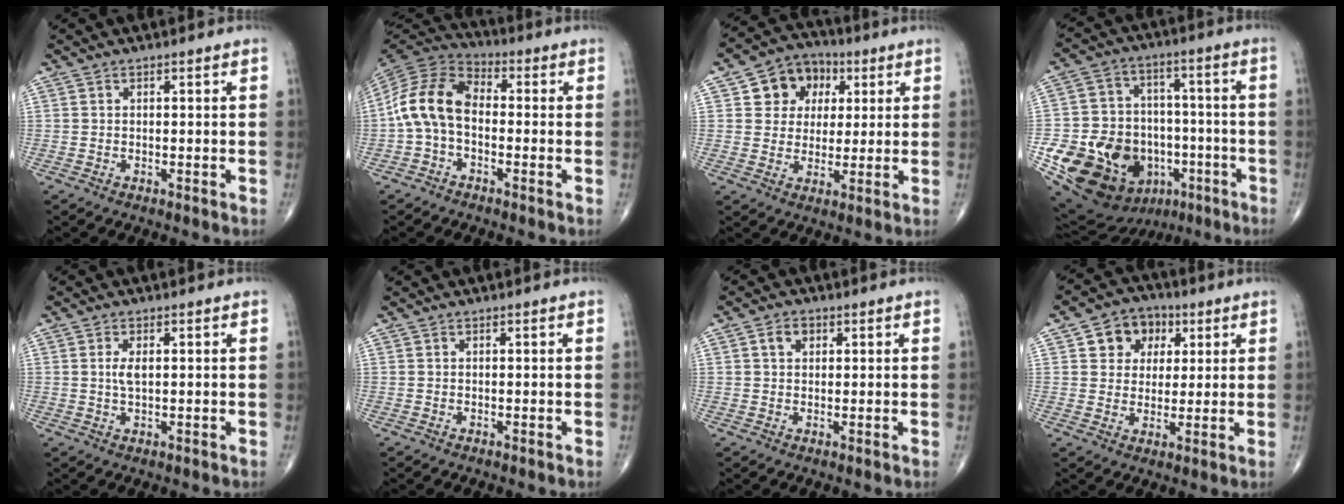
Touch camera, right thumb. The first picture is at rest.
{"total": 11.3, "force": [-1.3, 7.4, 8.5], "torque": [-0.160, 0.034, -0.040]}
{"total": 10.1, "force": [3.3, 8.5, 4.3], "torque": [-0.024, 0.000, 0.050]}
{"total": 23.8, "force": [-8.2, 17.9, 13.3], "torque": [-0.208, 0.062, -0.113]}
{"total": 2.6, "force": [0.4, 1.2, 2.3], "torque": [-0.046, 0.000, 0.010]}
{"total": 0.0}
{"total": 2.9, "force": [1.0, 2.2, 1.6], "torque": [-0.021, 0.005, 0.017]}
{"total": 8.7, "force": [3.3, 7.2, 3.7], "torque": [-0.015, -0.004, 0.048]}